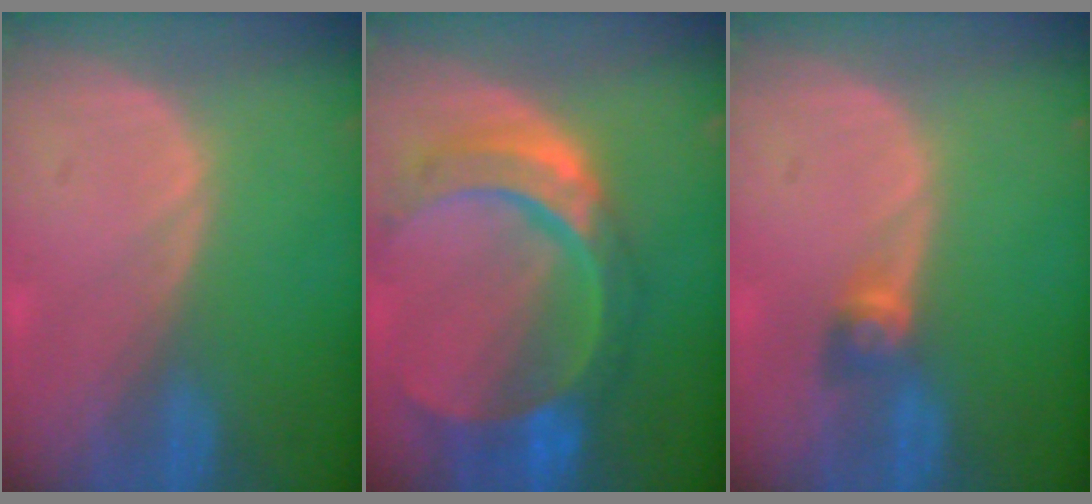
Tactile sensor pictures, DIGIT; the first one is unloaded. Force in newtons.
{"total": 11.0, "press": 9.2, "slide": 6.0}
{"total": 2.6, "press": 2.4, "slide": 1.0}